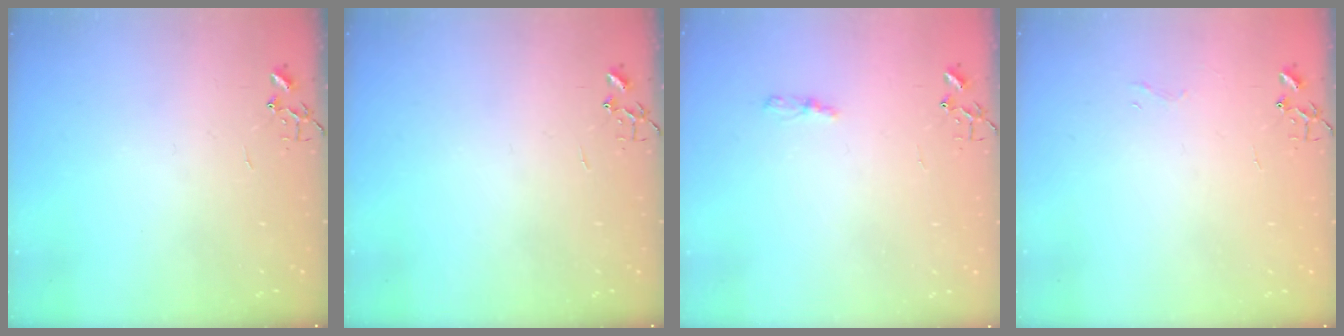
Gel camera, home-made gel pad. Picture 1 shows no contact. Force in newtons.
{"total": 0.0}
{"total": 4.2, "press": 4.1, "slide": 0.5}
{"total": 3.3, "press": 3.3, "slide": 0.3}